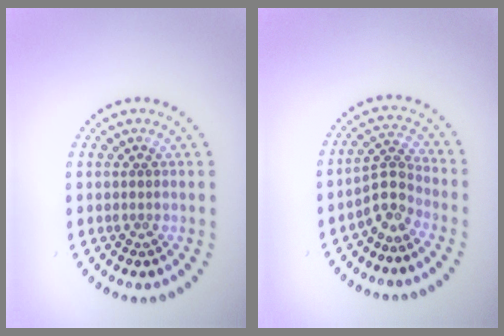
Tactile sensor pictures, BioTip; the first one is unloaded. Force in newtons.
{"total": 2.8, "press": 2.1, "slide": 1.9}